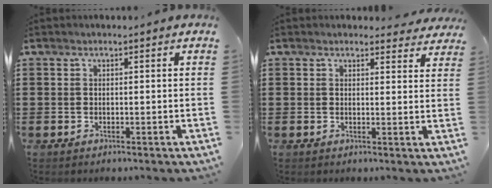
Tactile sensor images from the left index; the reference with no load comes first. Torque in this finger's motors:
{"motor_torque": [2.14, 0.00, 0.13, 0.00]}